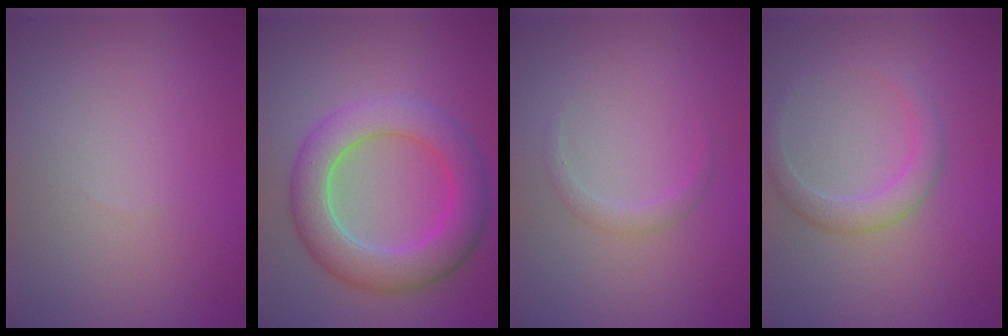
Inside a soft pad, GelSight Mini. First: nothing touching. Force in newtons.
{"total": 6.7, "press": 6.7, "slide": 0.4}
{"total": 1.1, "press": 1.1, "slide": 0.0}
{"total": 2.4, "press": 2.4, "slide": 0.2}